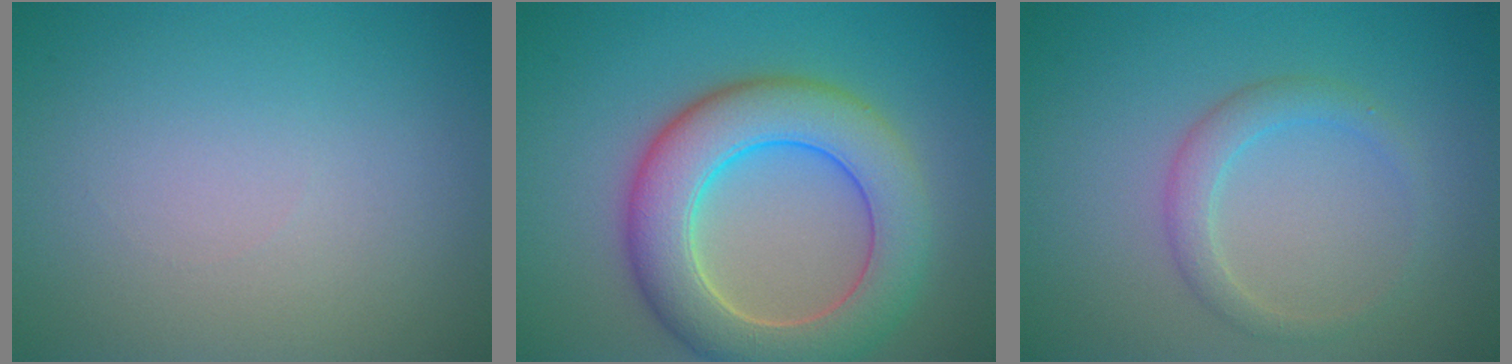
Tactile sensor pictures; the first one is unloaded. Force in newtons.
{"total": 8.4, "press": 8.4, "slide": 0.4}
{"total": 2.1, "press": 2.1, "slide": 0.2}